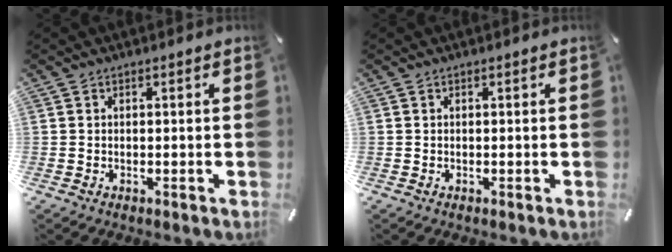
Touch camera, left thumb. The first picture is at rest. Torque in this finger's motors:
{"motor_torque": [-0.02, 0.03, 0.00, -0.02, 0.00]}